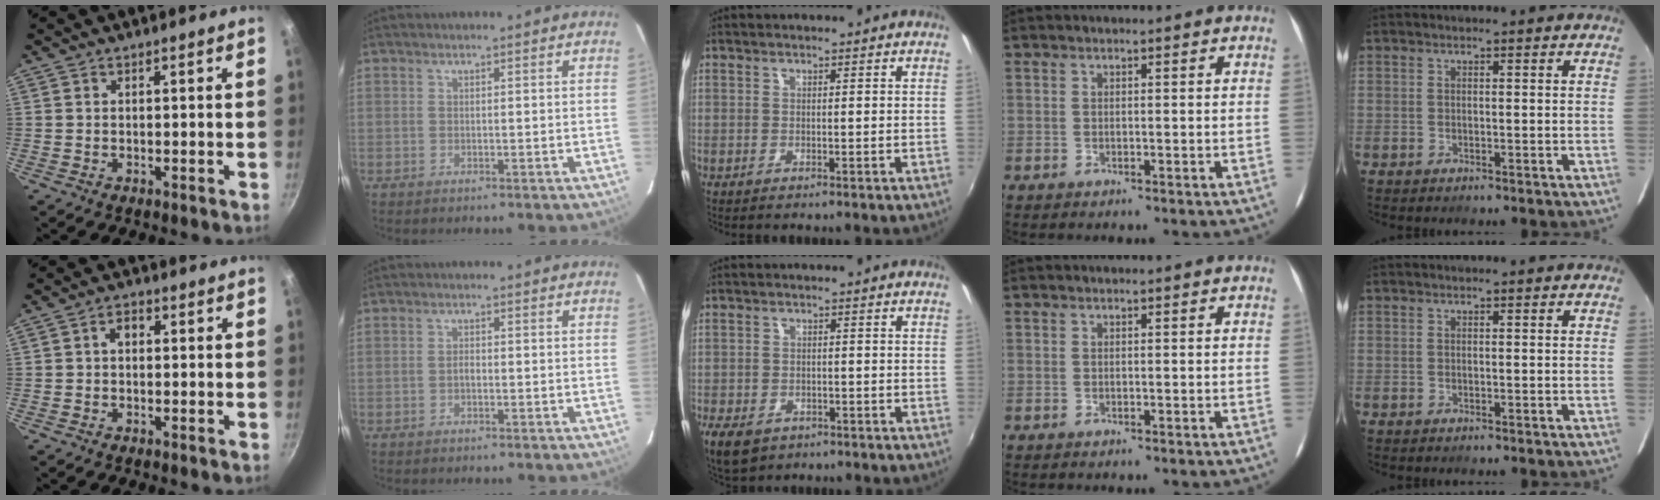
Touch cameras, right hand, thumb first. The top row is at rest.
{"thumb": {"total": 2.8, "force": [0.3, 2.0, 1.9], "torque": [-0.024, 0.010, 0.000]}, "index": {"total": 1.0, "force": [-0.4, 0.5, 0.7], "torque": [-0.013, 0.005, -0.008]}, "middle": {"total": 7.2, "force": [-4.2, 4.4, 3.9], "torque": [-0.095, -0.023, -0.070]}}